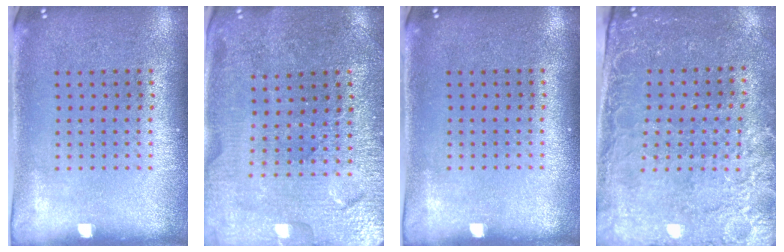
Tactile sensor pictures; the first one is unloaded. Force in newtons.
{"total": 3.2, "press": 3.2, "slide": 0.1}
{"total": 0.0}
{"total": 2.8, "press": 2.6, "slide": 1.1}